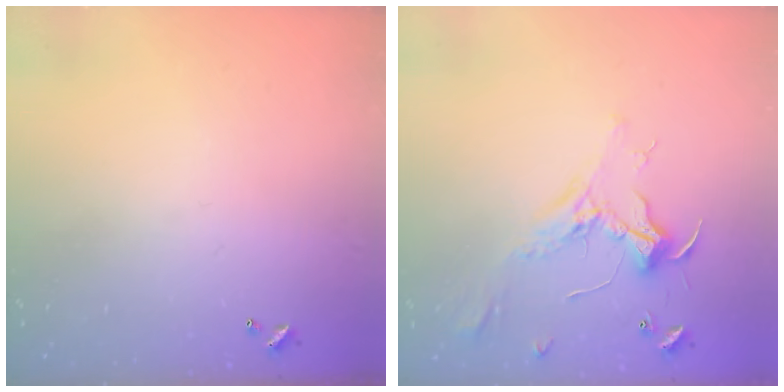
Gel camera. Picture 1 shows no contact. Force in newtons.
{"total": 2.5, "press": 2.4, "slide": 0.8}